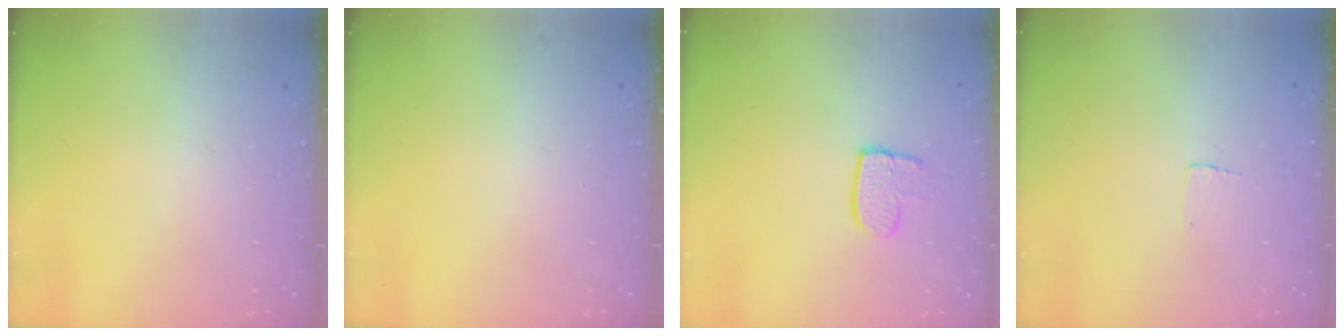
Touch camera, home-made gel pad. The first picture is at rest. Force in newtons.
{"total": 0.0}
{"total": 8.1, "press": 8.0, "slide": 0.6}
{"total": 2.3, "press": 2.3, "slide": 0.1}